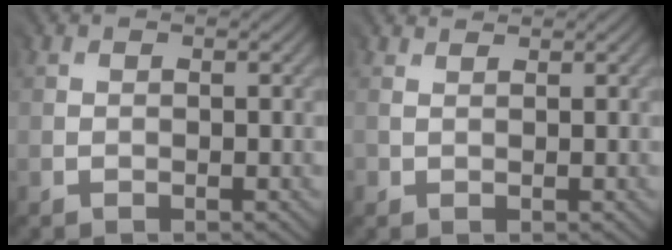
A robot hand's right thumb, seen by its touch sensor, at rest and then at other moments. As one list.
[{"total": 0.9, "force": [0.6, 0.5, 0.4], "torque": [-0.003, 0.001, 0.014]}]